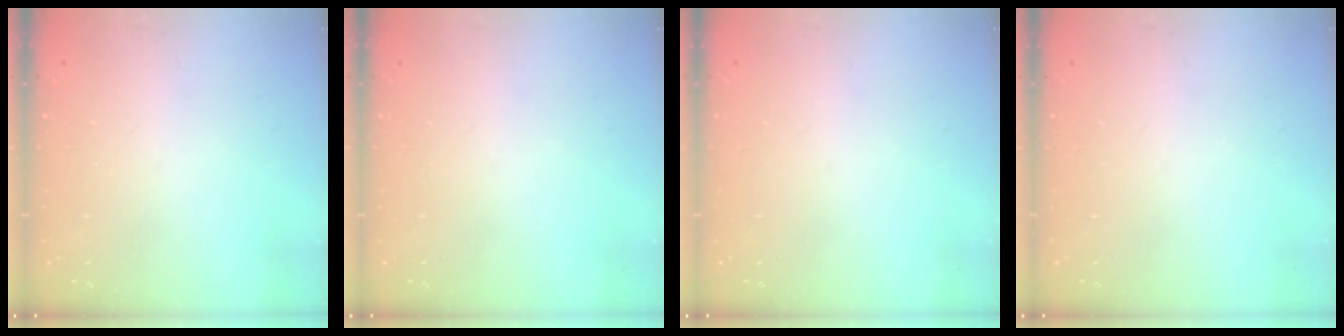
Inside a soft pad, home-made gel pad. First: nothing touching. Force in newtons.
{"total": 0.0}
{"total": 0.0}
{"total": 0.0}